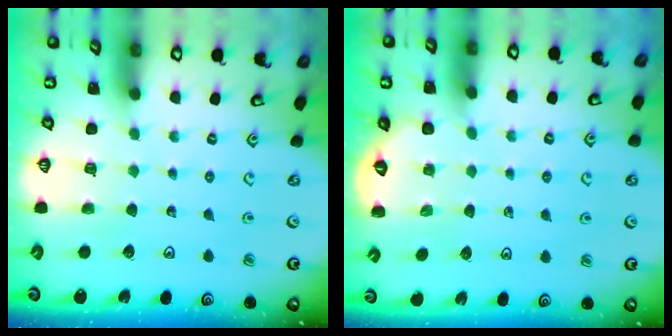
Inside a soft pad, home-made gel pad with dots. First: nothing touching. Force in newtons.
{"total": 2.8, "press": 2.2, "slide": 1.8}